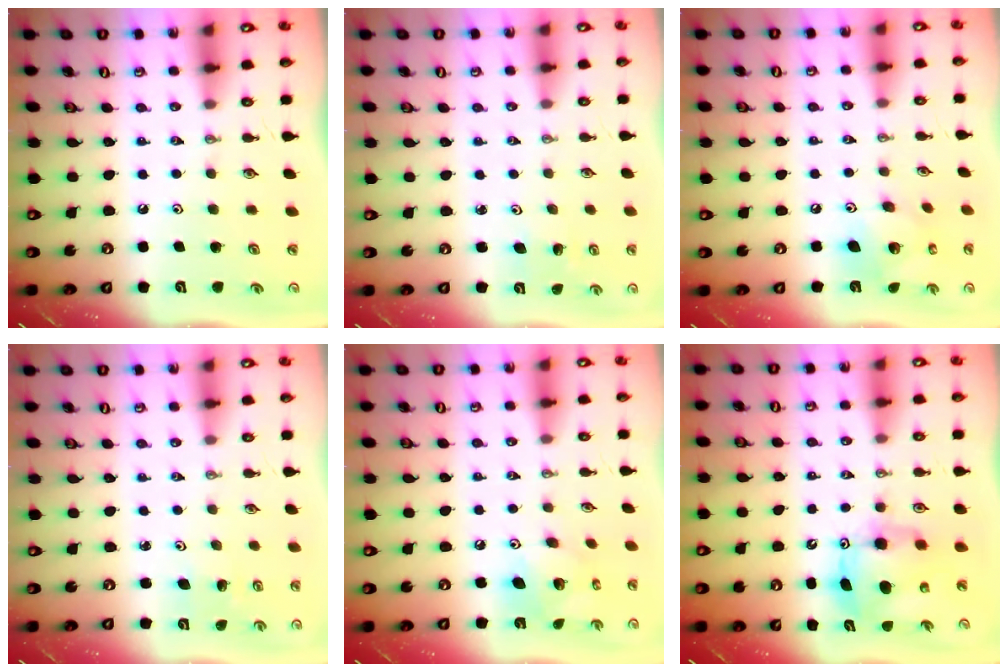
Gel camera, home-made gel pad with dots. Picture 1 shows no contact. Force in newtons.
{"total": 3.0, "press": 3.0, "slide": 0.2}
{"total": 11.3, "press": 11.3, "slide": 0.9}
{"total": 3.0, "press": 3.0, "slide": 0.2}
{"total": 11.2, "press": 11.1, "slide": 0.8}
{"total": 8.9, "press": 8.9, "slide": 0.7}